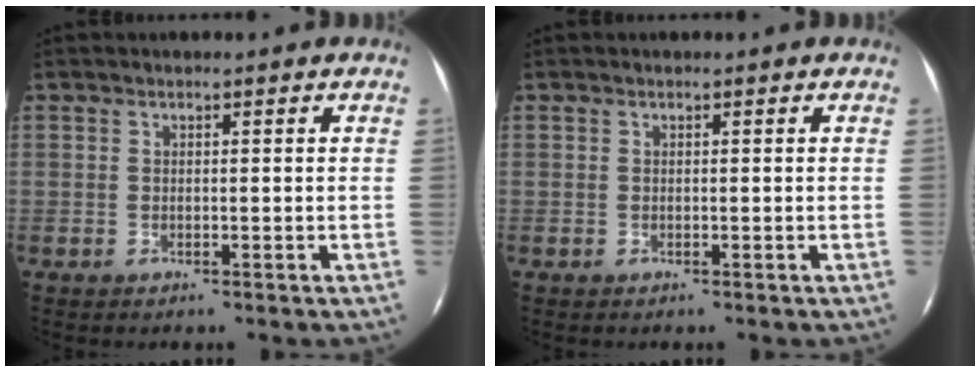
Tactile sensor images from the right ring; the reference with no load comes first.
{"total": 0.0}